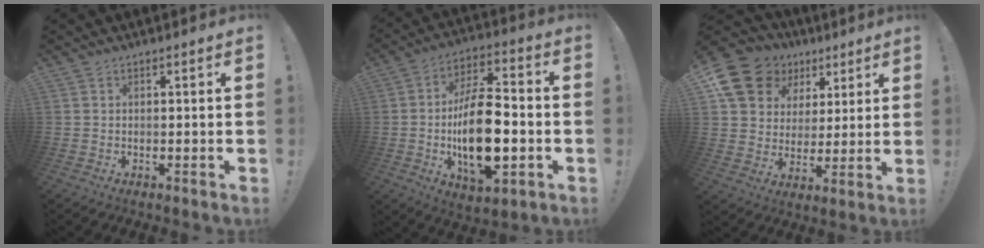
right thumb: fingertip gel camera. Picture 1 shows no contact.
{"total": 21.0, "force": [-3.5, 10.7, 17.7], "torque": [-0.312, 0.006, -0.052]}
{"total": 16.2, "force": [8.5, 12.2, 6.5], "torque": [-0.109, -0.041, 0.177]}